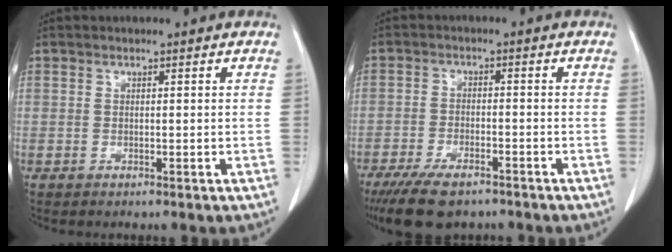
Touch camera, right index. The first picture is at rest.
{"total": 8.7, "force": [-6.5, 3.0, 5.0], "torque": [-0.082, -0.012, -0.103]}